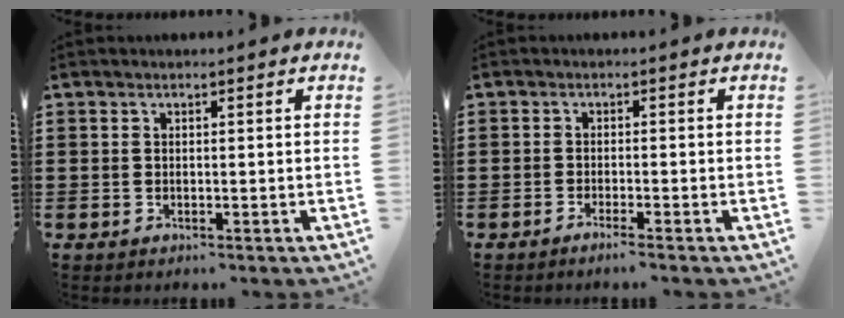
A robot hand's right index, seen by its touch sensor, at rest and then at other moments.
{"total": 1.3, "force": [-1.1, -0.3, 0.6], "torque": [-0.010, -0.002, -0.020]}